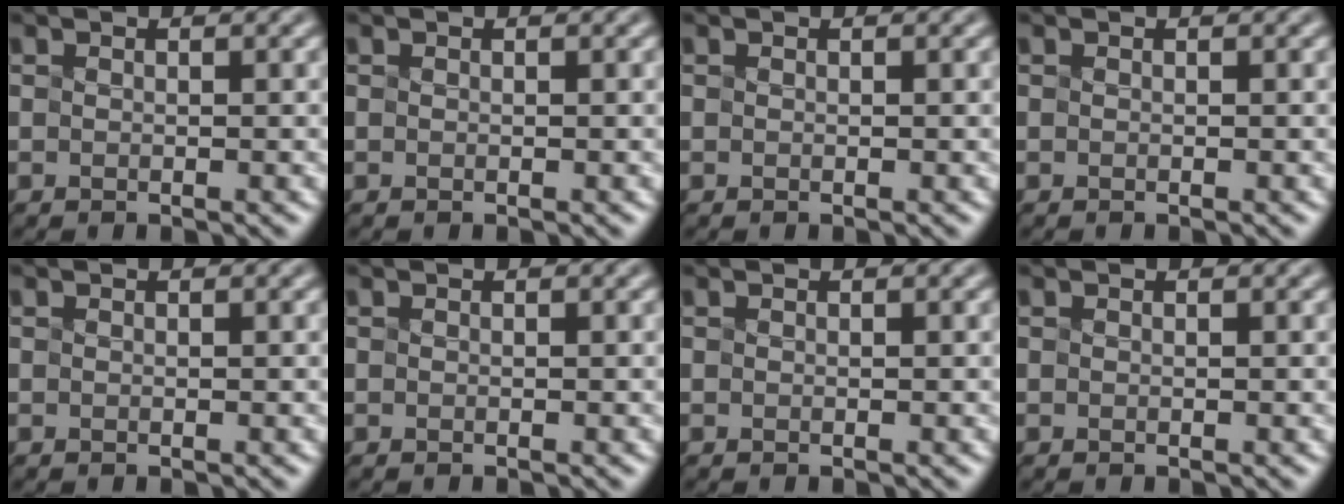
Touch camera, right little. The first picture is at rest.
{"total": 0.0}
{"total": 0.0}
{"total": 0.0}
{"total": 0.0}
{"total": 0.0}
{"total": 0.0}
{"total": 0.0}